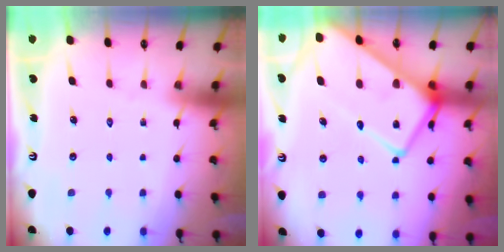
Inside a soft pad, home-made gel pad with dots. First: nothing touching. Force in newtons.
{"total": 17.9, "press": 17.9, "slide": 1.6}